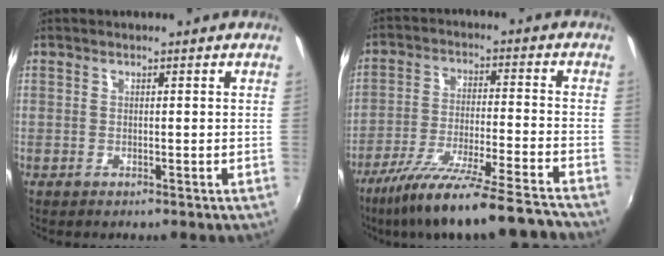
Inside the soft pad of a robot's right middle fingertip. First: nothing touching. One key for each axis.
{"total": 19.0, "fx": -16.3, "fy": 0.1, "fz": 9.7, "tx": -0.180, "ty": -0.051, "tz": -0.261}